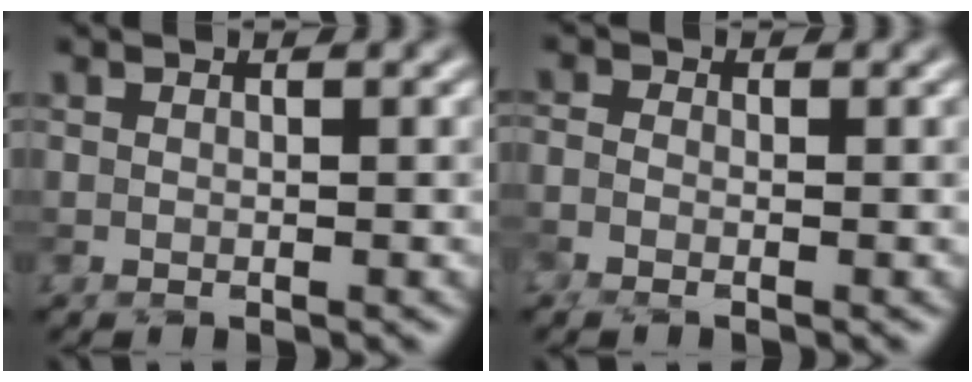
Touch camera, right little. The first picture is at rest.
{"total": 1.3, "force": [-0.9, 0.7, 0.6], "torque": [-0.020, 0.001, -0.031]}